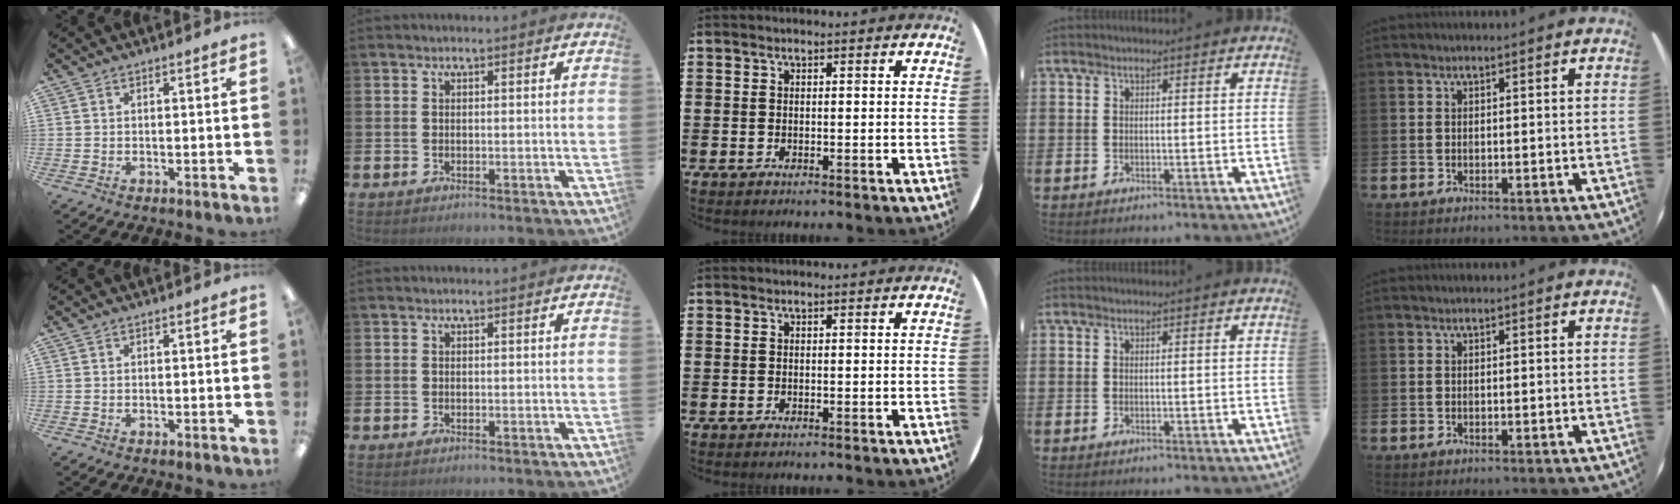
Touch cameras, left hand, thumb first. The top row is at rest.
{}